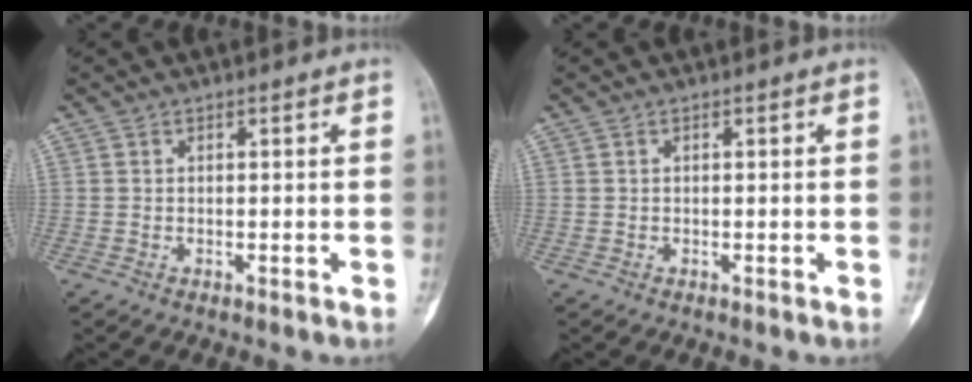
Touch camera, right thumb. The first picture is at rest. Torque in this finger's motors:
{"motor_torque": [0.32, -0.03, -0.34, -0.11, 0.03]}